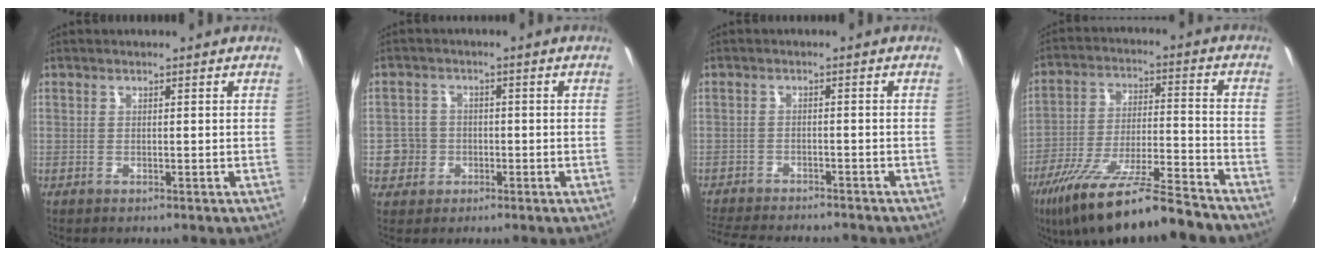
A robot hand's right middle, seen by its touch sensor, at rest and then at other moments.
{"total": 4.7, "force": [-1.2, 4.4, 0.8], "torque": [-0.024, 0.014, -0.018]}
{"total": 10.8, "force": [-9.8, 1.8, 3.9], "torque": [-0.102, -0.023, -0.157]}
{"total": 19.3, "force": [-15.7, 1.8, 11.2], "torque": [-0.211, -0.040, -0.256]}